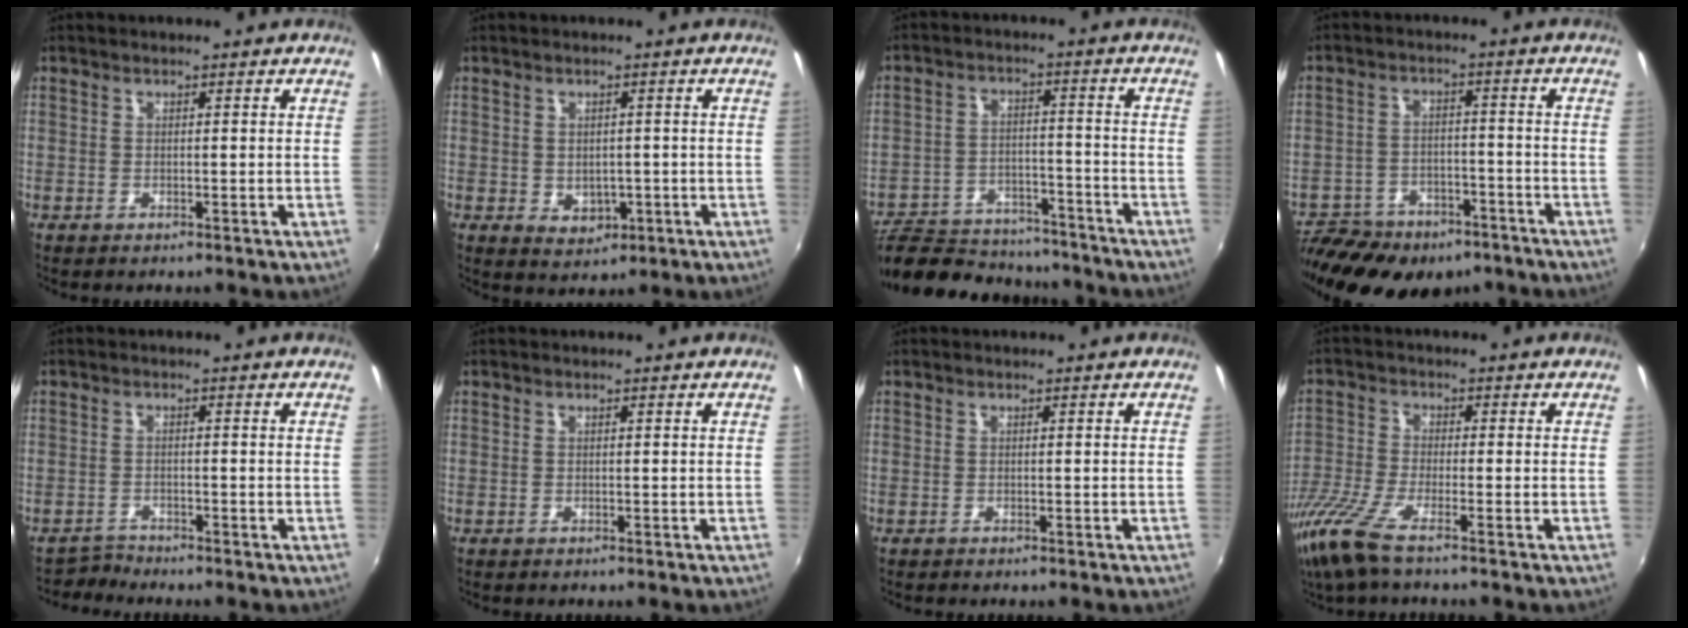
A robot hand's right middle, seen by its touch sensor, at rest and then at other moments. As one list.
[{"total": 4.0, "force": [-0.6, 3.2, 2.2], "torque": [-0.038, -0.002, 0.002]}, {"total": 19.4, "force": [-16.7, 6.9, 6.9], "torque": [-0.150, 0.008, -0.238]}, {"total": 18.2, "force": [-12.8, 9.8, 8.6], "torque": [-0.199, -0.013, -0.182]}, {"total": 1.7, "force": [-1.6, 0.1, -0.6], "torque": [0.010, 0.002, -0.033]}, {"total": 0.0}, {"total": 0.0}, {"total": 8.6, "force": [-6.1, 0.8, 6.0], "torque": [-0.146, -0.029, -0.124]}]